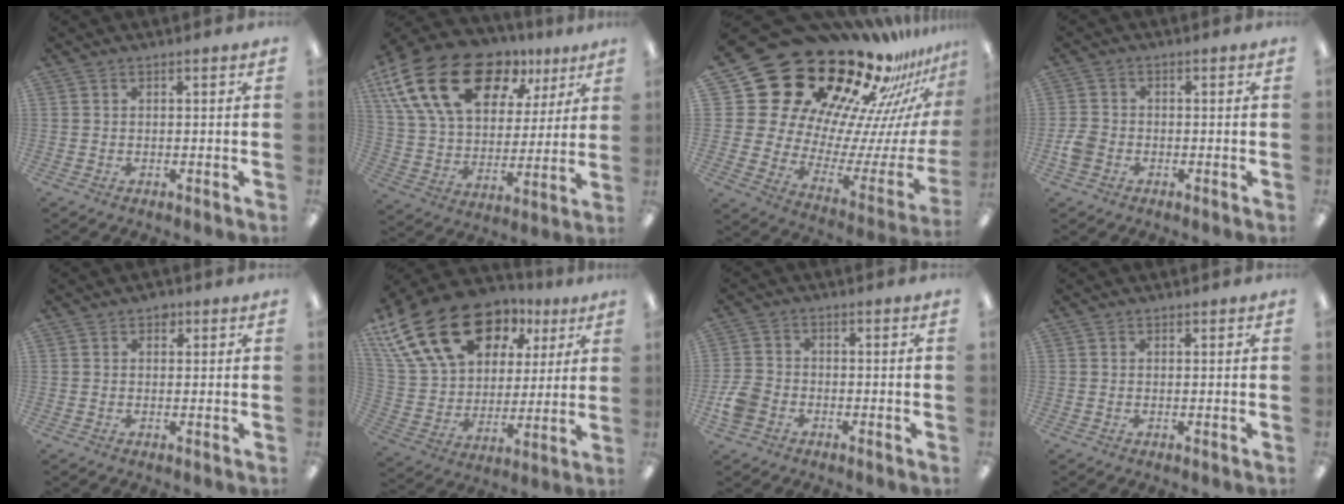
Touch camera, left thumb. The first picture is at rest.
{"total": 23.2, "force": [12.6, 13.4, 14.1], "torque": [-0.268, -0.059, 0.226]}
{"total": 28.0, "force": [21.4, 13.4, 12.0], "torque": [-0.161, -0.219, 0.412]}
{"total": 4.2, "force": [-1.7, 3.3, 1.9], "torque": [-0.027, 0.014, -0.027]}
{"total": 2.0, "force": [1.2, 1.4, 0.8], "torque": [-0.001, -0.002, 0.017]}
{"total": 24.9, "force": [12.9, 16.3, 13.8], "torque": [-0.270, -0.052, 0.240]}
{"total": 5.7, "force": [-2.4, 4.5, 2.6], "torque": [-0.051, 0.019, -0.043]}
{"total": 0.7, "force": [0.5, 0.5, -0.1], "torque": [0.010, -0.002, 0.007]}